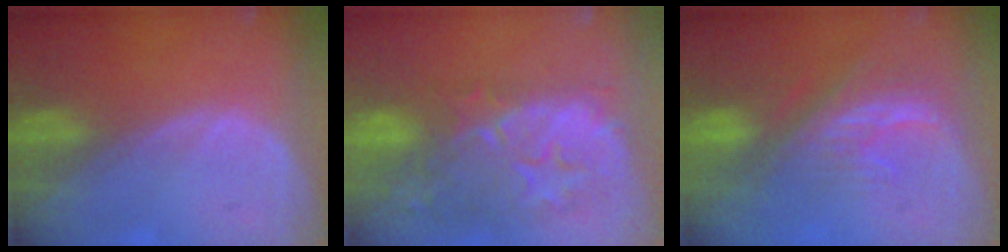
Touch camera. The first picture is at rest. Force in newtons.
{"total": 11.6, "press": 10.7, "slide": 4.5}
{"total": 8.1, "press": 7.4, "slide": 3.3}